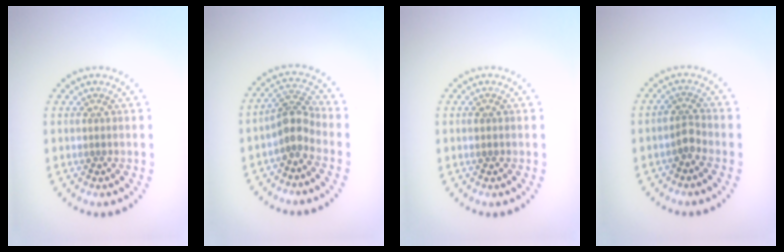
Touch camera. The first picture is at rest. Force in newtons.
{"total": 2.7, "press": 2.1, "slide": 1.7}
{"total": 0.8, "press": 0.7, "slide": 0.1}
{"total": 1.7, "press": 1.2, "slide": 1.1}